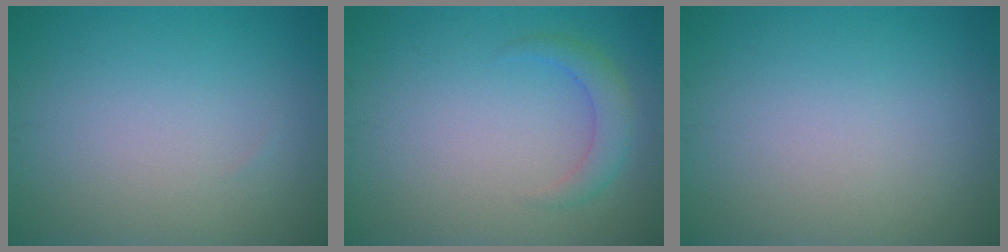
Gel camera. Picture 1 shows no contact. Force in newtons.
{"total": 2.2, "press": 2.2, "slide": 0.1}
{"total": 0.0}